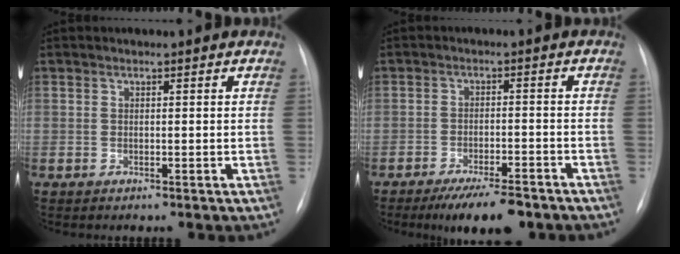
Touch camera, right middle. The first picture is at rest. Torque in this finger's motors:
{"motor_torque": [0.62, -0.58, 0.22, 0.08]}